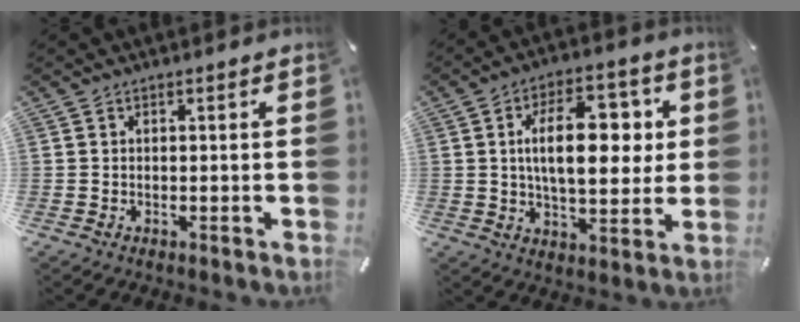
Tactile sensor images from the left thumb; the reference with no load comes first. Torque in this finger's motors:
{"motor_torque": [1.90, 1.83, 1.87, -0.27, 0.18]}